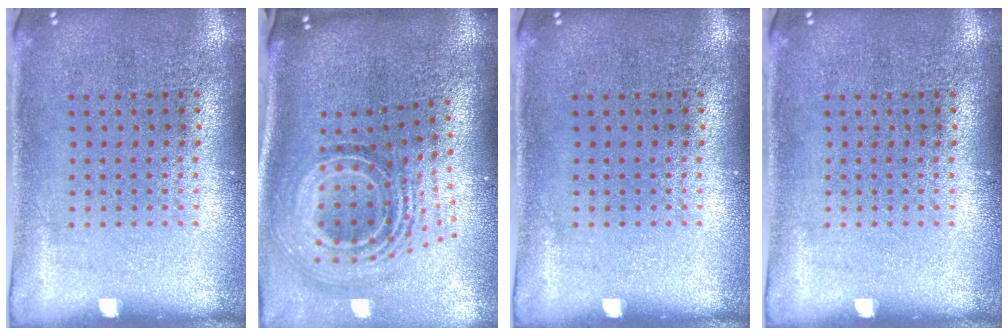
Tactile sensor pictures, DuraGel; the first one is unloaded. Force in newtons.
{"total": 2.2, "press": 1.6, "slide": 1.6}
{"total": 0.0}
{"total": 0.0}